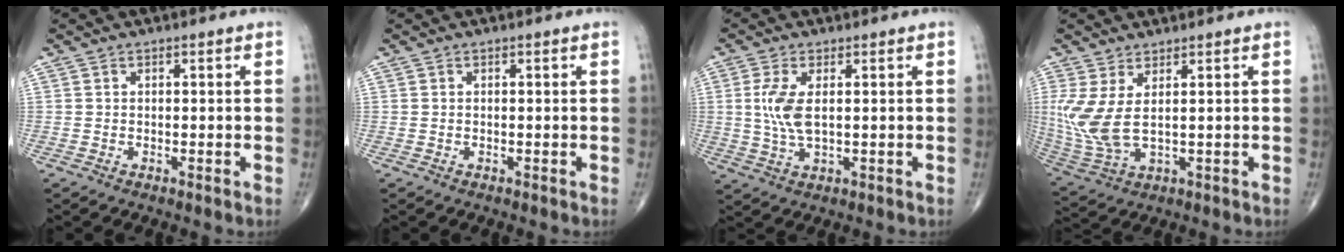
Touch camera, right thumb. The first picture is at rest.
{"total": 0.0}
{"total": 6.2, "force": [0.9, 2.6, 5.6], "torque": [-0.130, -0.005, 0.021]}
{"total": 9.1, "force": [1.9, 3.5, 8.2], "torque": [-0.204, -0.014, 0.052]}